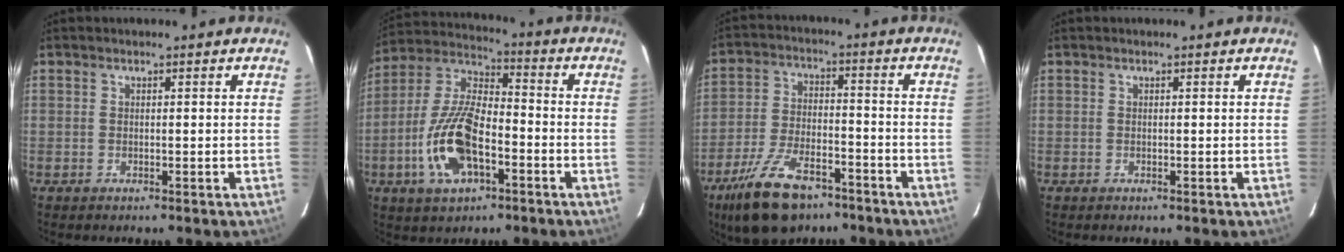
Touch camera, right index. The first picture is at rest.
{"total": 15.2, "force": [-5.3, 7.0, 12.4], "torque": [-0.264, 0.004, -0.098]}
{"total": 14.7, "force": [-10.0, 6.5, 8.5], "torque": [-0.188, -0.018, -0.175]}
{"total": 0.0}